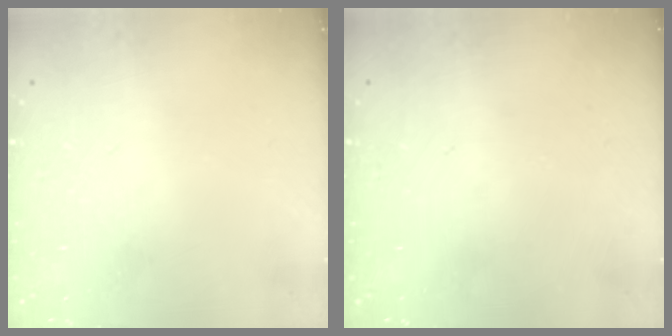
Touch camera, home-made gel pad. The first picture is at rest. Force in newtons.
{"total": 0.0}